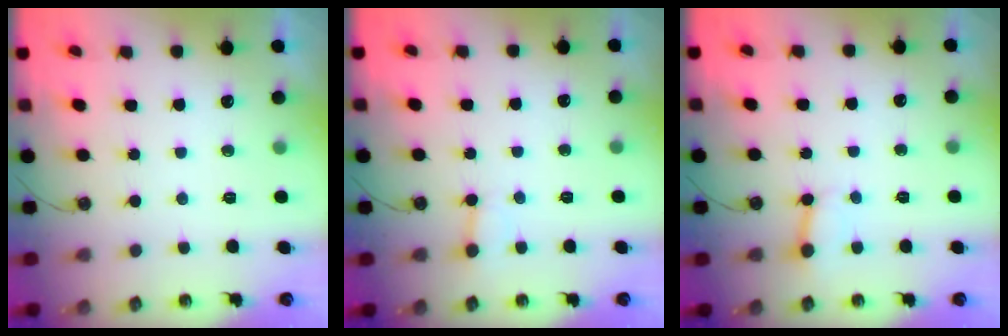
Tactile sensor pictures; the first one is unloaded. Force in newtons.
{"total": 2.1, "press": 2.1, "slide": 0.1}
{"total": 2.9, "press": 2.9, "slide": 0.2}